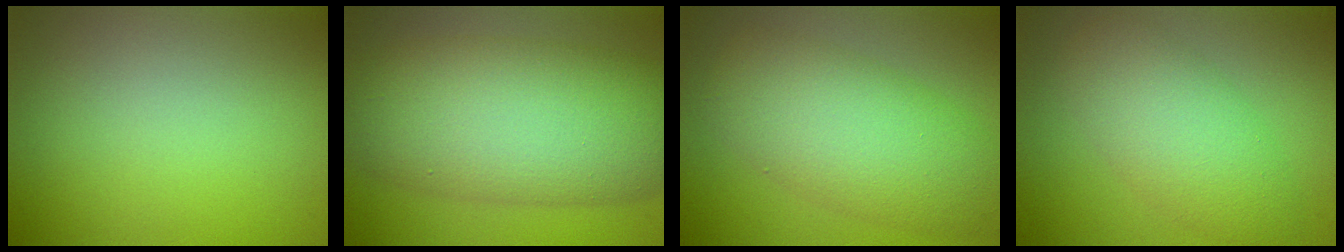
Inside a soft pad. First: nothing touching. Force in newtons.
{"total": 11.0, "press": 11.0, "slide": 0.4}
{"total": 7.2, "press": 7.2, "slide": 0.1}
{"total": 5.0, "press": 5.0, "slide": 0.2}